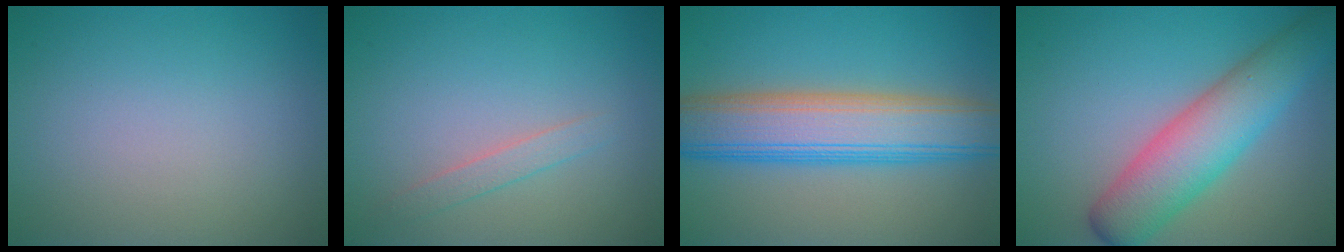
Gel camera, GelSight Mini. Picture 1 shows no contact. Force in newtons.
{"total": 1.4, "press": 1.4, "slide": 0.0}
{"total": 8.8, "press": 8.8, "slide": 0.2}
{"total": 7.0, "press": 7.0, "slide": 0.3}